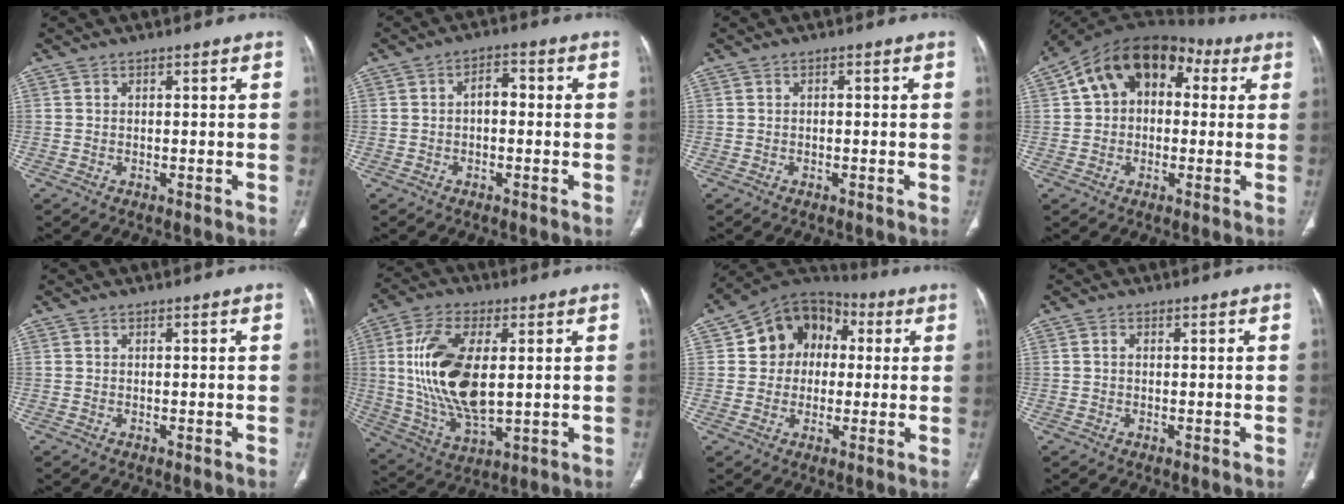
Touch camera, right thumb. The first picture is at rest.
{"total": 3.7, "force": [-0.3, 2.2, 2.9], "torque": [-0.035, 0.017, -0.012]}
{"total": 0.5, "force": [-0.1, 0.3, 0.4], "torque": [-0.006, 0.001, -0.004]}
{"total": 15.4, "force": [4.2, 10.5, 10.5], "torque": [-0.140, 0.043, 0.059]}
{"total": 0.0}
{"total": 17.9, "force": [2.1, 8.6, 15.5], "torque": [-0.307, -0.012, 0.047]}
{"total": 12.4, "force": [1.8, 10.6, 6.1], "torque": [-0.050, 0.024, 0.020]}
{"total": 0.7, "force": [0.0, 0.5, 0.4], "torque": [-0.009, 0.002, 0.000]}